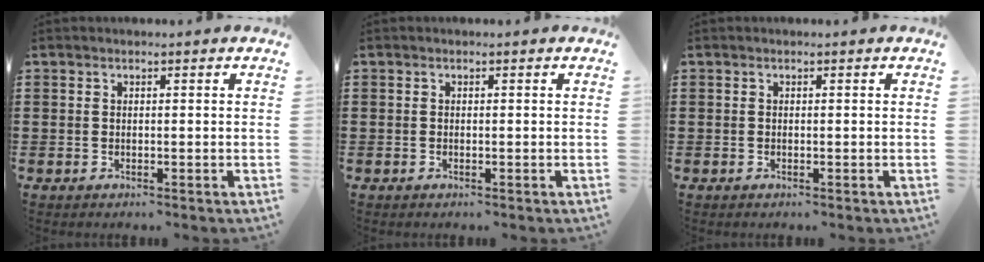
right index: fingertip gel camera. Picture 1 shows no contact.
{"total": 0.0}
{"total": 0.0}